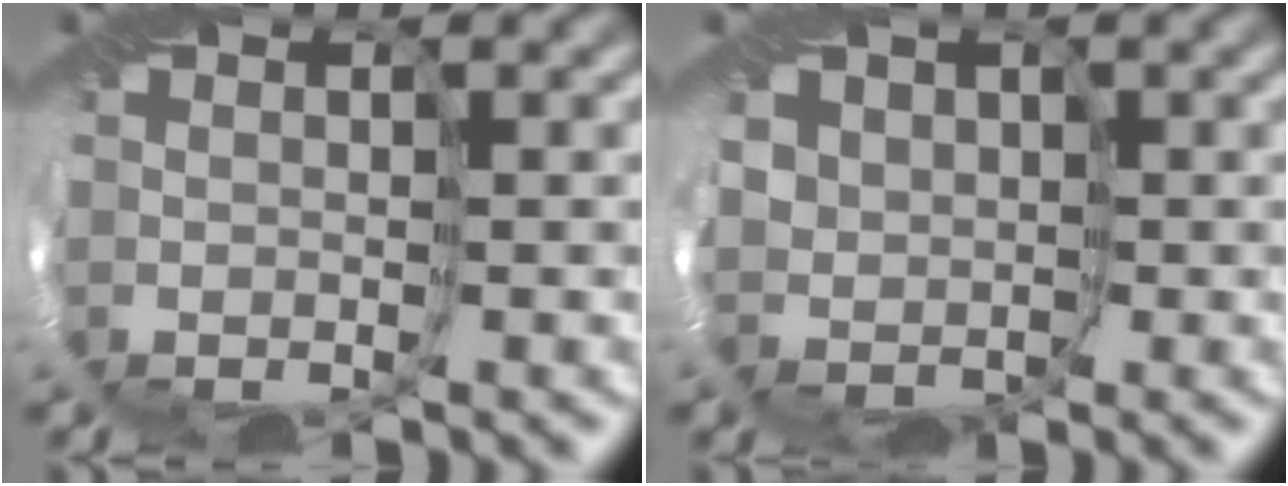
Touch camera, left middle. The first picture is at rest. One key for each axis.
{"total": 3.0, "fx": 0.7, "fy": 2.8, "fz": 0.7, "tx": -0.022, "ty": 0.001, "tz": 0.012}